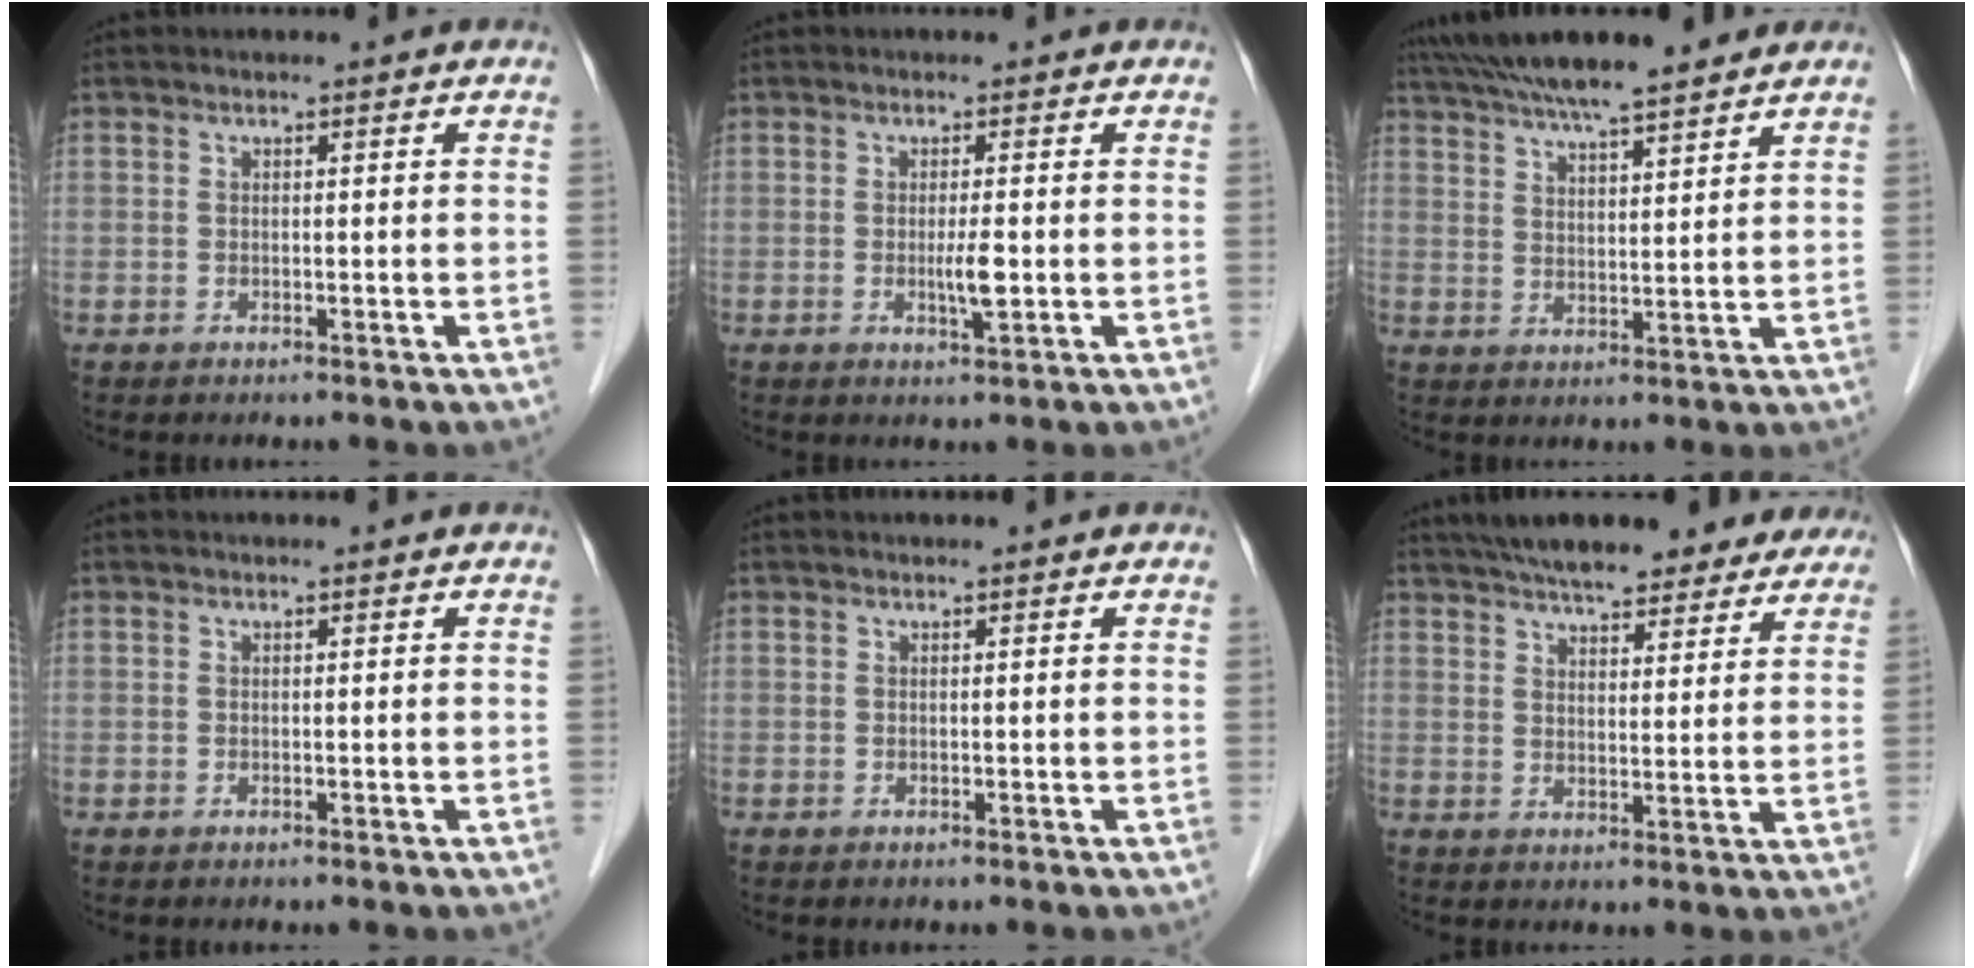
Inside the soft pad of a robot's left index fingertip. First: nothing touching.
{"total": 2.4, "force": [-0.2, 0.2, 2.3], "torque": [-0.045, -0.005, -0.004]}
{"total": 13.2, "force": [11.3, 1.1, 6.7], "torque": [-0.118, 0.030, 0.179]}
{"total": 0.0}
{"total": 0.0}
{"total": 19.3, "force": [16.4, 5.5, 8.7], "torque": [-0.130, 0.031, 0.212]}